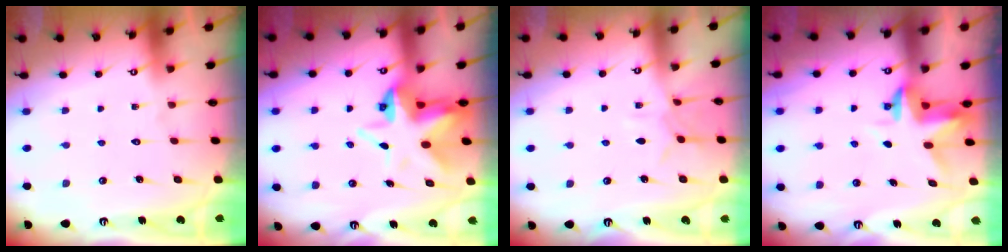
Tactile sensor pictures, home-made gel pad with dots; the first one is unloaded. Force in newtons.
{"total": 7.4, "press": 7.3, "slide": 1.0}
{"total": 5.3, "press": 5.3, "slide": 0.6}
{"total": 3.3, "press": 3.3, "slide": 0.4}